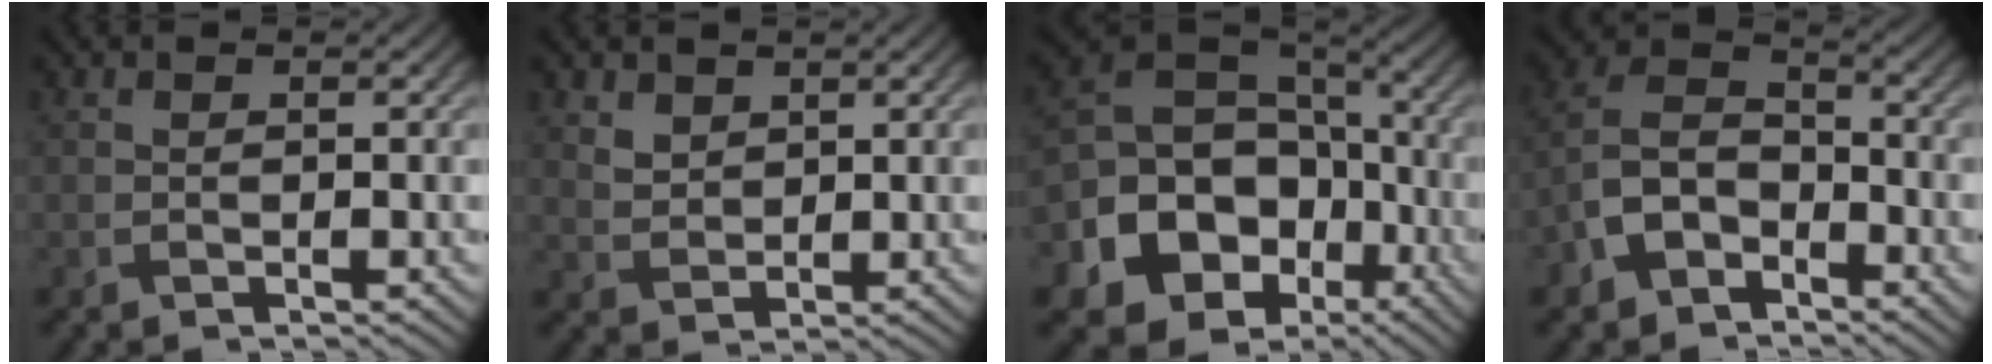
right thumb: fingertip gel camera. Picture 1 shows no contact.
{"total": 3.2, "force": [2.0, 2.1, 1.2], "torque": [-0.037, -0.011, 0.043]}
{"total": 18.3, "force": [-7.0, 14.5, 8.6], "torque": [-0.182, -0.048, -0.129]}
{"total": 7.6, "force": [-4.1, 4.7, 4.3], "torque": [-0.094, 0.005, -0.093]}